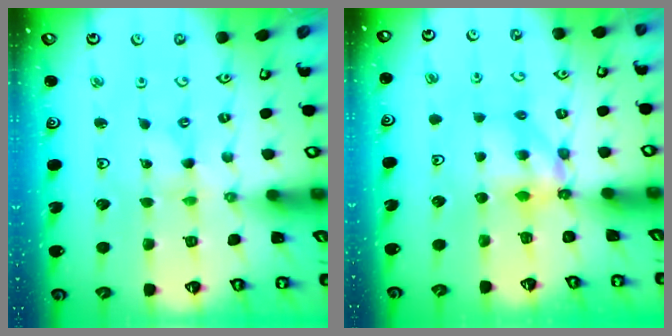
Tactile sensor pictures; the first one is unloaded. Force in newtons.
{"total": 6.2, "press": 6.2, "slide": 0.8}